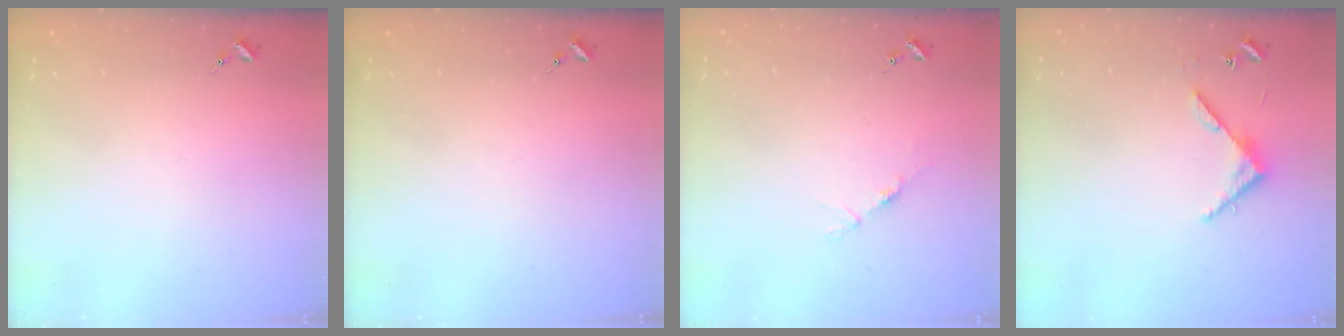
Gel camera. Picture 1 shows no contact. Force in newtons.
{"total": 0.0}
{"total": 4.0, "press": 3.9, "slide": 0.5}
{"total": 5.0, "press": 5.0, "slide": 0.4}